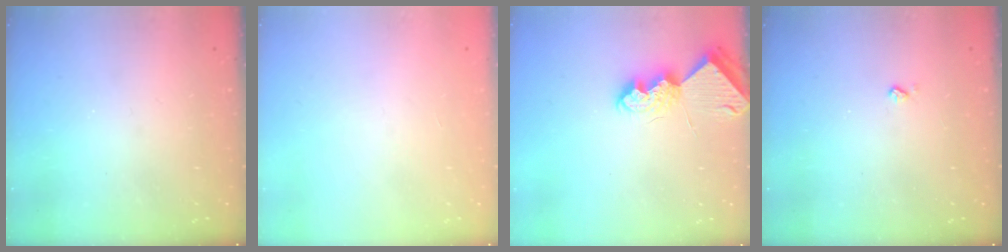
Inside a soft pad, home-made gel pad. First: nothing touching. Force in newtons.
{"total": 0.0}
{"total": 8.3, "press": 8.3, "slide": 0.3}
{"total": 2.5, "press": 2.5, "slide": 0.5}